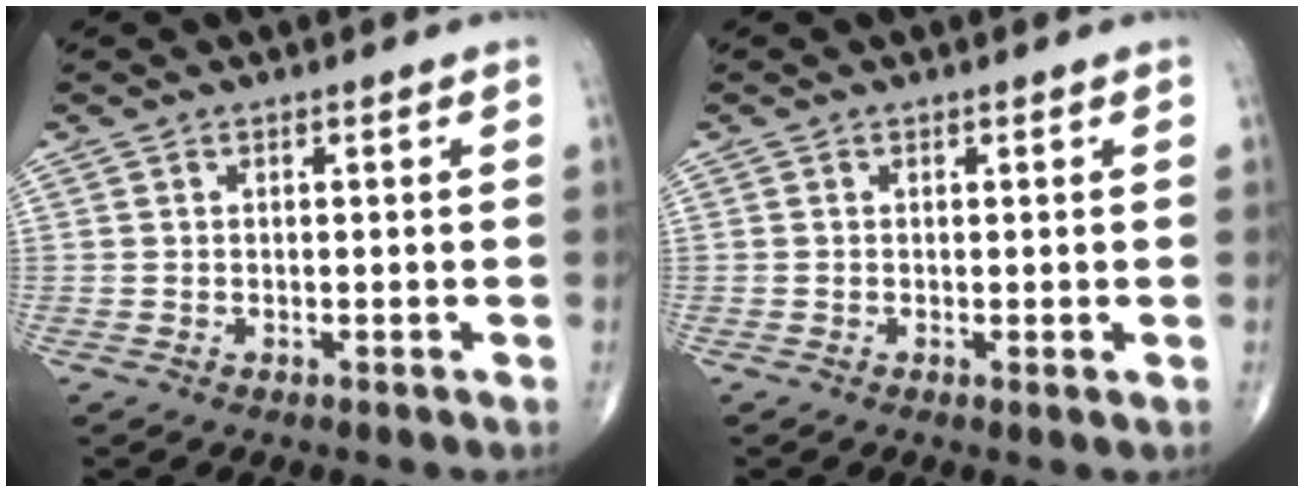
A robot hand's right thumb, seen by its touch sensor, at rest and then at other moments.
{"total": 0.6, "force": [0.0, 0.1, 0.6], "torque": [-0.015, -0.004, -0.002]}